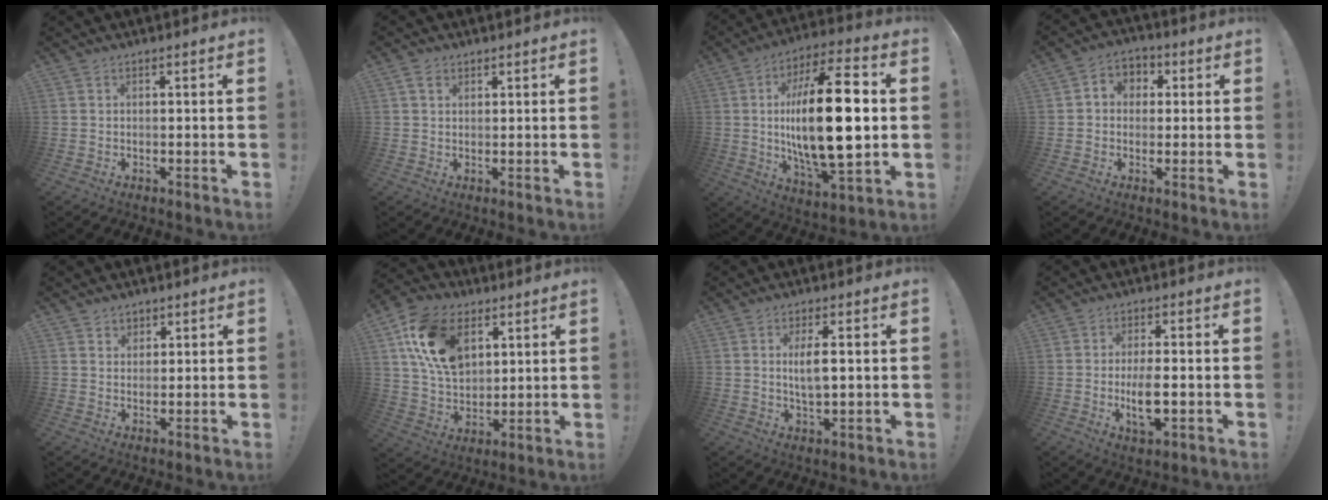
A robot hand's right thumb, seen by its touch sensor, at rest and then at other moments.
{"total": 2.4, "force": [1.4, 1.4, 1.4], "torque": [-0.021, 0.000, 0.025]}
{"total": 26.2, "force": [1.1, 9.3, 24.5], "torque": [-0.435, -0.008, 0.008]}
{"total": 5.5, "force": [-0.1, 5.2, 1.9], "torque": [-0.023, 0.013, 0.000]}
{"total": 3.4, "force": [2.5, 2.4, 0.1], "torque": [0.011, -0.016, 0.043]}
{"total": 18.4, "force": [7.2, 12.4, 11.5], "torque": [-0.199, -0.022, 0.140]}
{"total": 5.9, "force": [1.1, 2.0, 5.5], "torque": [-0.088, -0.010, 0.012]}
{"total": 8.1, "force": [-1.3, 2.8, 7.5], "torque": [-0.134, -0.010, -0.025]}